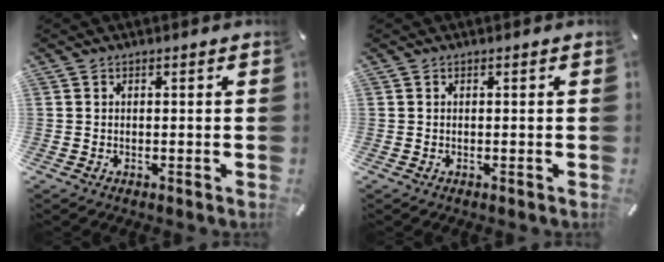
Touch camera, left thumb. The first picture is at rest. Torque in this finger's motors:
{"motor_torque": [-0.02, 0.02, -0.06, 0.06, 0.00]}